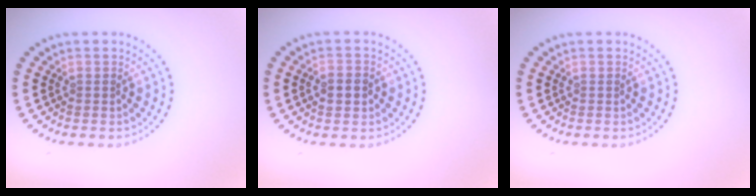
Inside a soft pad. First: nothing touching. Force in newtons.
{"total": 1.6, "press": 1.6, "slide": 0.2}
{"total": 0.0}